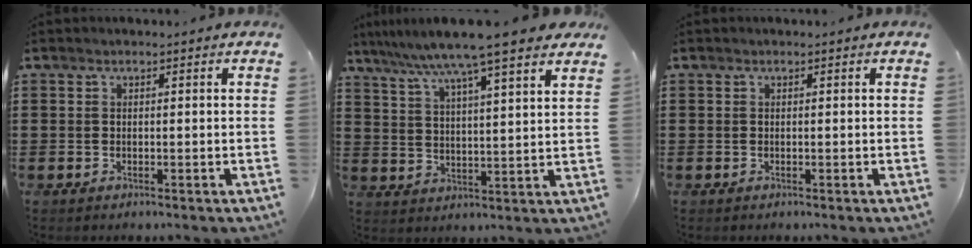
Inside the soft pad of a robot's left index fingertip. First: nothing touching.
{"total": 8.3, "force": [7.0, -0.4, 4.5], "torque": [-0.111, -0.033, 0.116]}
{"total": 0.0}